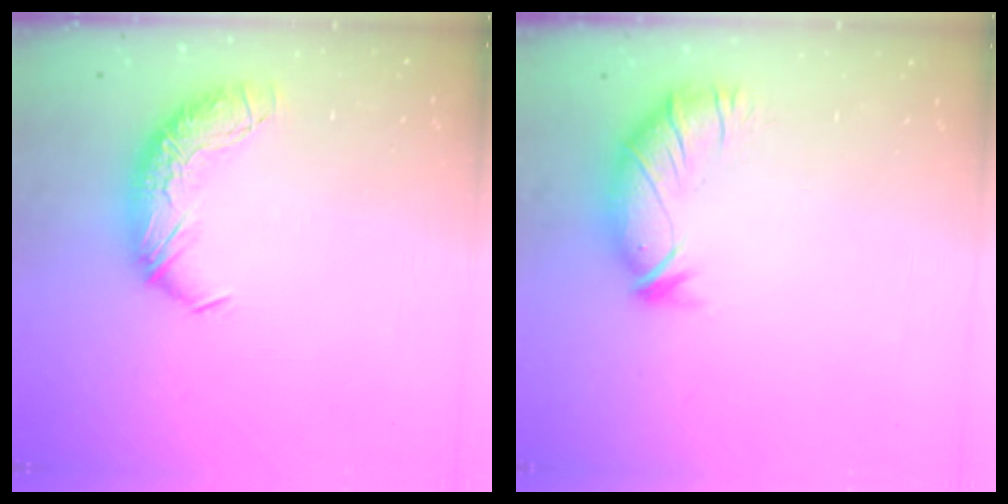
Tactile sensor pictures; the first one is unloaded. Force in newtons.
{"total": 2.9, "press": 2.3, "slide": 1.6}